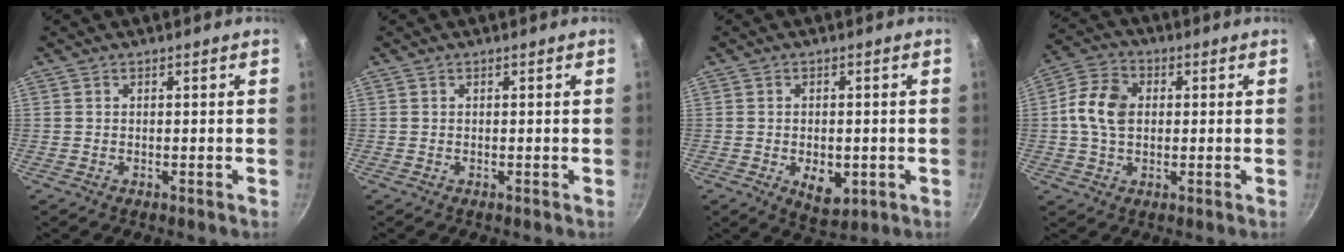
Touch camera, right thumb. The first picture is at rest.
{"total": 0.0}
{"total": 6.6, "force": [-1.7, 3.9, 5.0], "torque": [-0.055, -0.005, -0.014]}
{"total": 9.2, "force": [0.8, 6.6, 6.4], "torque": [-0.111, 0.015, 0.004]}